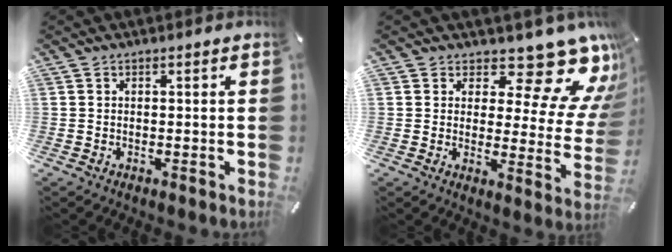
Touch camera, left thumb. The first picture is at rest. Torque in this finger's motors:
{"motor_torque": [0.25, 0.20, 0.15, -0.17, 0.01]}